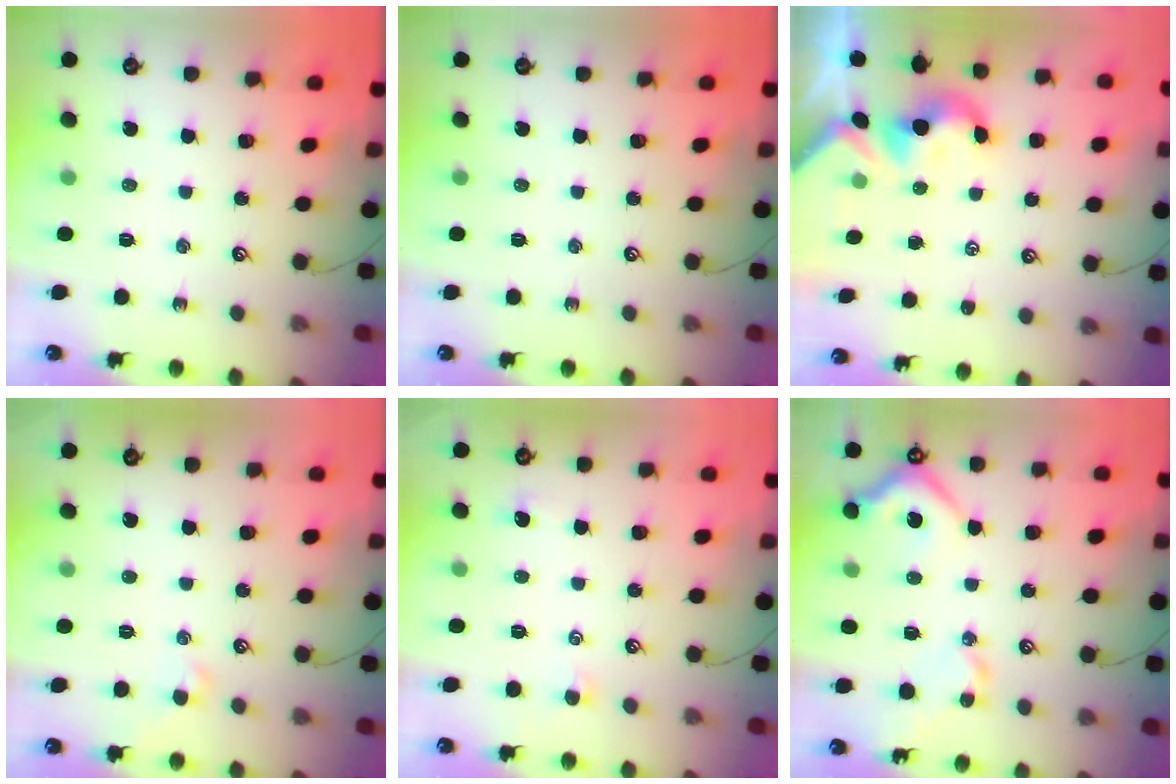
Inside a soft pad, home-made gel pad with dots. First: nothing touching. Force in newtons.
{"total": 0.0}
{"total": 1.6, "press": 1.5, "slide": 0.6}
{"total": 0.5, "press": 0.1, "slide": 0.5}
{"total": 0.6, "press": 0.5, "slide": 0.4}
{"total": 10.4, "press": 10.4, "slide": 1.3}